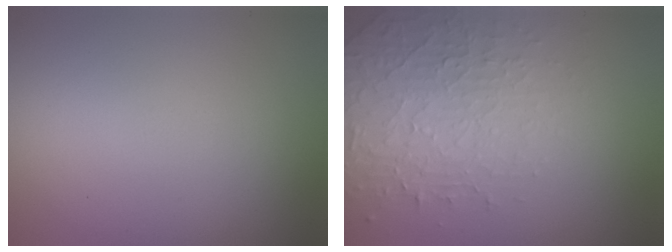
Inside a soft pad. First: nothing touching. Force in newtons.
{"total": 4.6, "press": 3.2, "slide": 3.3}